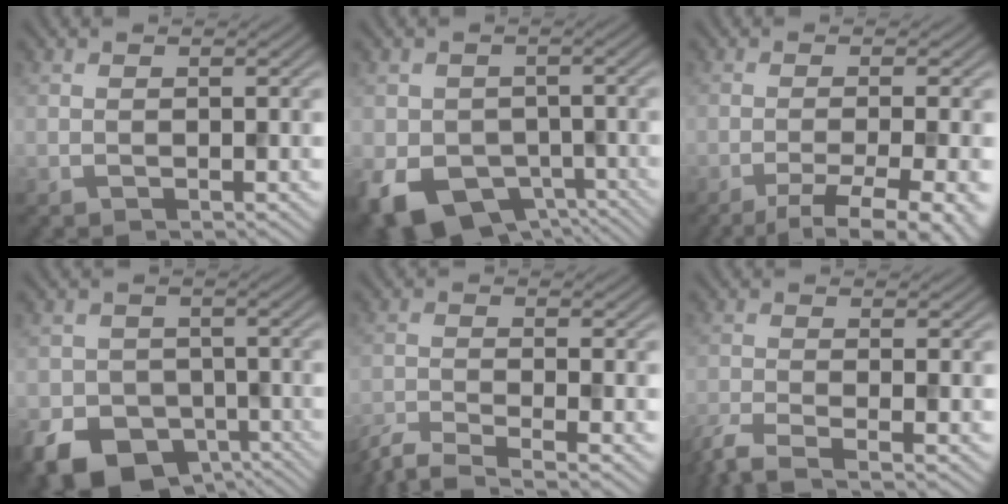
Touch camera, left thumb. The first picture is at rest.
{"total": 9.7, "force": [-4.6, 7.2, 4.6], "torque": [-0.089, -0.040, -0.068]}
{"total": 7.1, "force": [-4.0, 1.3, 5.7], "torque": [-0.082, -0.004, -0.058]}
{"total": 10.3, "force": [-5.7, 7.6, 4.1], "torque": [-0.085, -0.033, -0.100]}
{"total": 5.9, "force": [-4.8, 0.8, 3.2], "torque": [-0.062, -0.012, -0.097]}
{"total": 4.9, "force": [-3.6, 0.9, 3.2], "torque": [-0.056, -0.010, -0.081]}